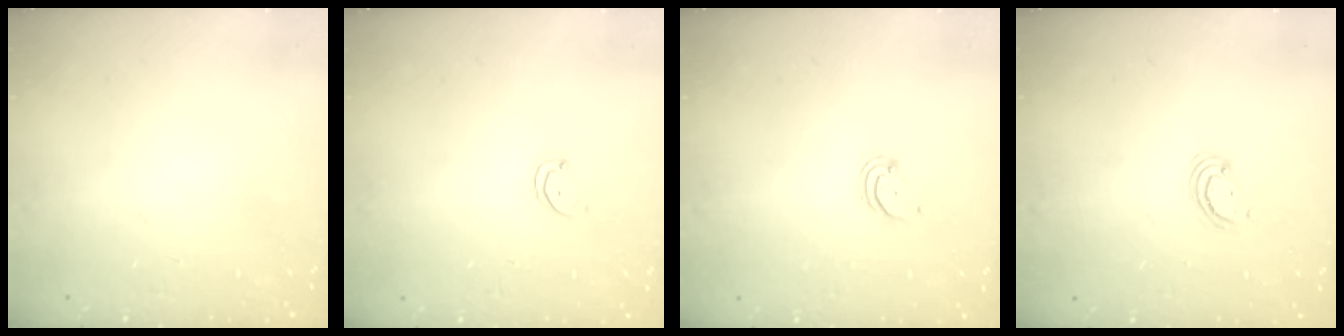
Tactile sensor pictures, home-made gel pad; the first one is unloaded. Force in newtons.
{"total": 1.5, "press": 1.5, "slide": 0.1}
{"total": 2.0, "press": 2.0, "slide": 0.2}
{"total": 2.5, "press": 2.5, "slide": 0.3}